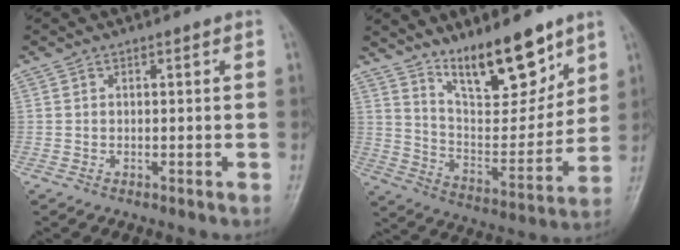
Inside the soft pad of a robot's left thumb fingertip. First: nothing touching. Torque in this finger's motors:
{"motor_torque": [0.67, 0.36, 1.13, -1.64, 0.18]}